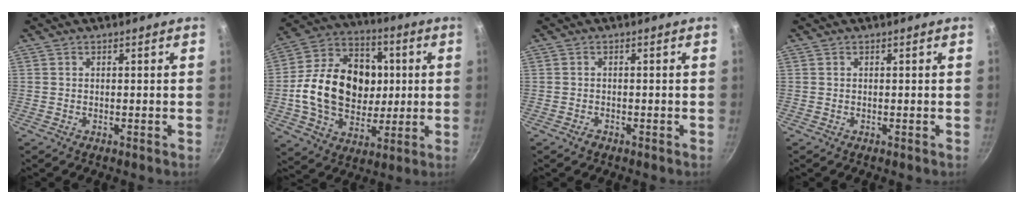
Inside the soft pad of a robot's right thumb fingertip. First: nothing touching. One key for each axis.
{"total": 22.1, "fx": 0.7, "fy": 16.8, "fz": 14.2, "tx": -0.206, "ty": 0.023, "tz": 0.011}
{"total": 1.0, "fx": -0.8, "fy": 0.6, "fz": 0.3, "tx": -0.009, "ty": 0.007, "tz": -0.014}
{"total": 0.0}